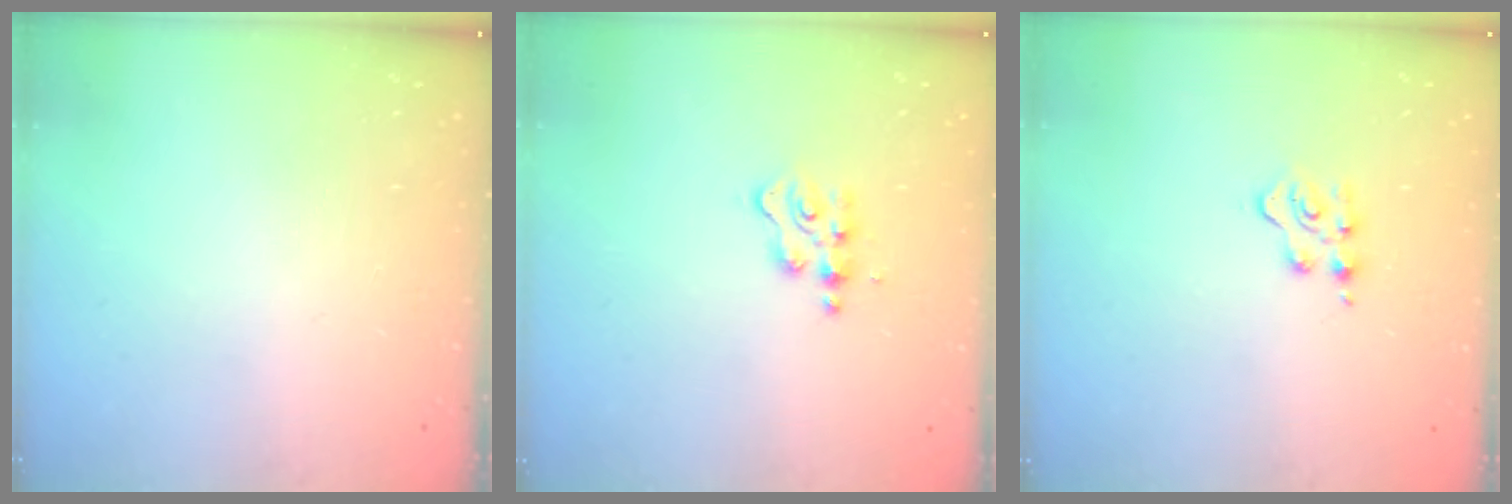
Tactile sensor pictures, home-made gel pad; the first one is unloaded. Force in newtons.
{"total": 2.1, "press": 2.0, "slide": 0.4}
{"total": 3.7, "press": 3.7, "slide": 0.5}